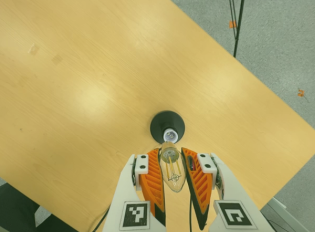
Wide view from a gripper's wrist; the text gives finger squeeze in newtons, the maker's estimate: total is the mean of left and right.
{"total": 20.4, "left": 22.2, "right": 18.6}